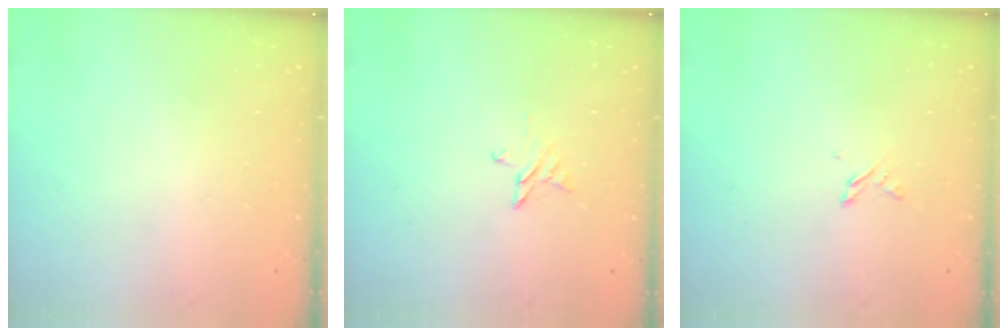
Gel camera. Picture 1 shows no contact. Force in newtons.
{"total": 3.7, "press": 3.6, "slide": 0.4}
{"total": 1.7, "press": 1.7, "slide": 0.3}